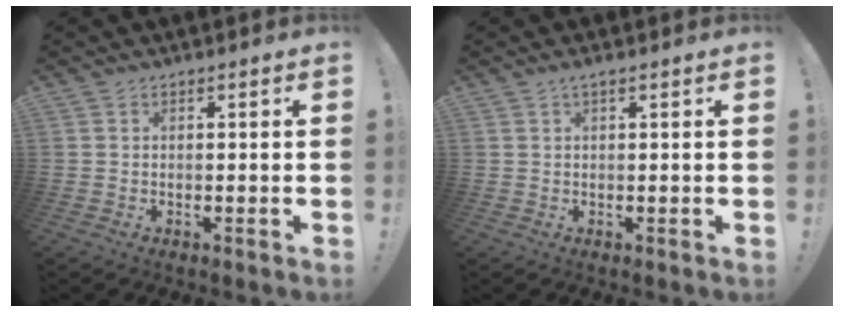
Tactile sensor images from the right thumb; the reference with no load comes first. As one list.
[{"total": 1.4, "force": [0.7, -0.1, 1.2], "torque": [-0.016, -0.002, 0.010]}]